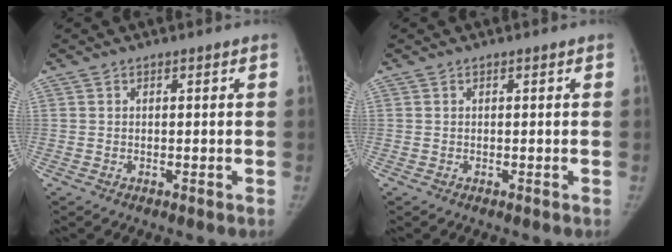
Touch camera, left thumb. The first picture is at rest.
{"total": 0.0}